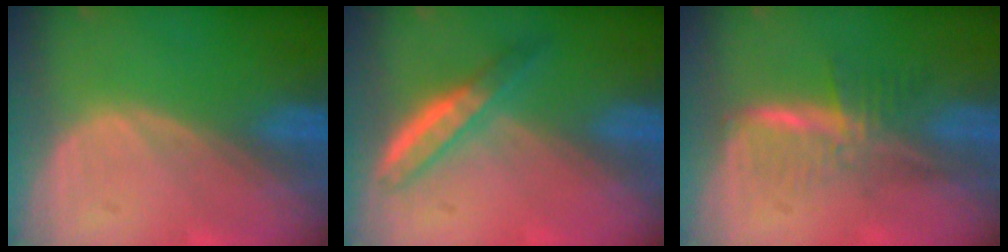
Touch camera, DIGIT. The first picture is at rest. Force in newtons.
{"total": 4.9, "press": 4.5, "slide": 1.9}
{"total": 5.8, "press": 5.2, "slide": 2.7}